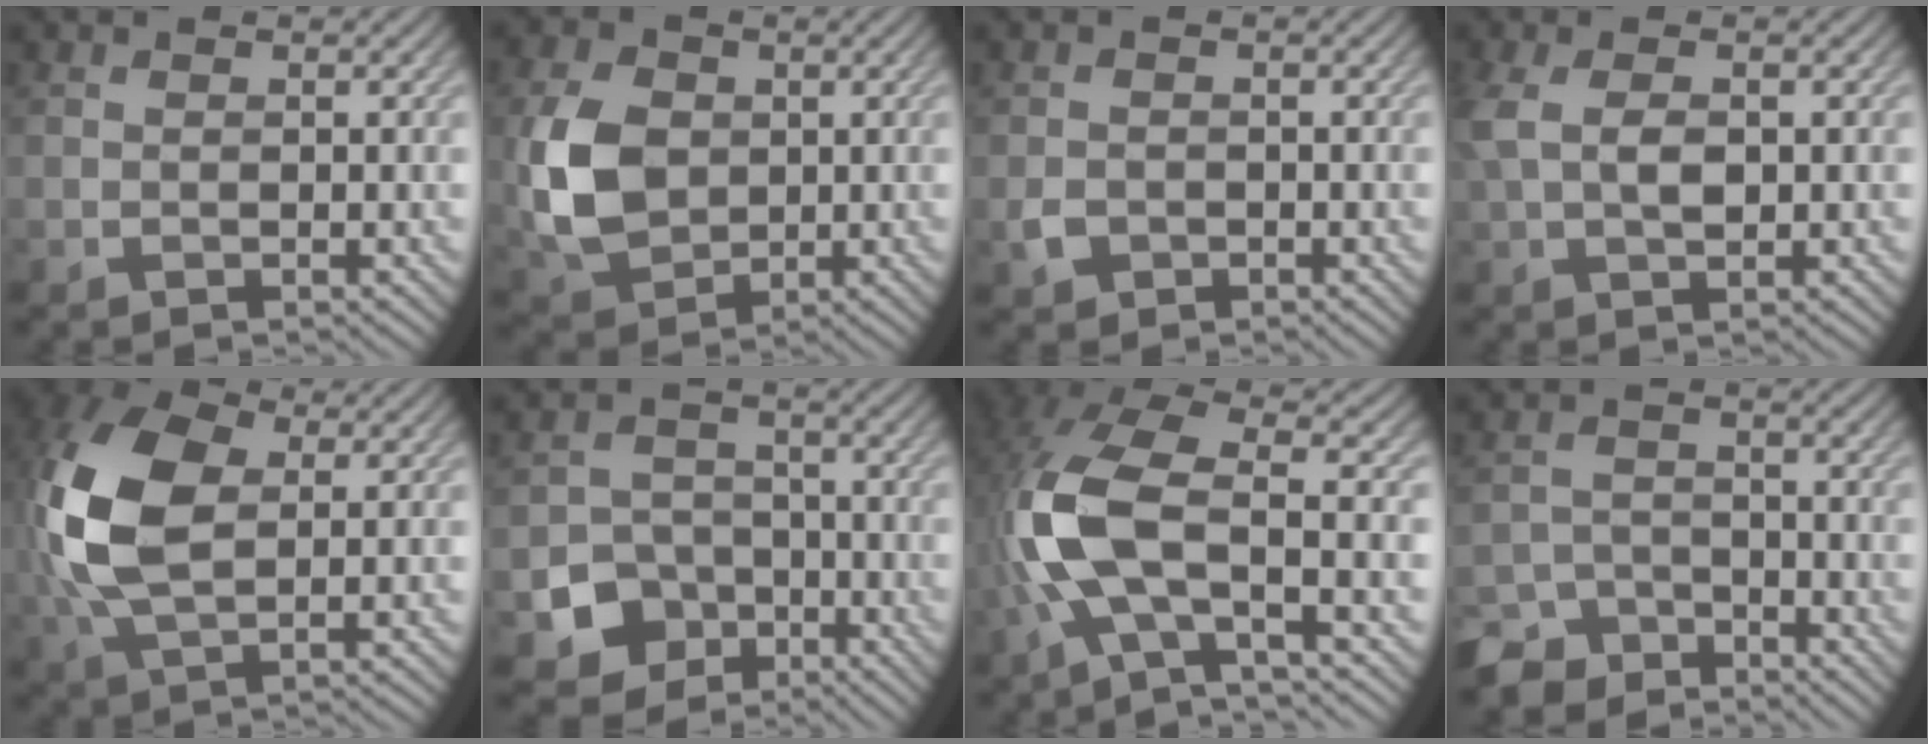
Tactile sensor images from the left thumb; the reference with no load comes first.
{"total": 9.2, "force": [0.1, 7.0, 6.0], "torque": [-0.154, -0.004, -0.002]}
{"total": 1.9, "force": [-0.9, 1.5, 0.7], "torque": [-0.016, -0.006, -0.020]}
{"total": 4.0, "force": [0.6, 2.0, 3.5], "torque": [-0.088, 0.003, 0.011]}
{"total": 12.4, "force": [1.6, 7.4, 9.8], "torque": [-0.249, 0.005, 0.030]}
{"total": 7.3, "force": [-3.7, 5.8, 2.3], "torque": [-0.045, -0.017, -0.077]}
{"total": 12.2, "force": [-2.5, 4.7, 11.0], "torque": [-0.255, -0.005, -0.059]}
{"total": 5.9, "force": [-5.2, 2.7, 1.1], "torque": [-0.026, -0.005, -0.105]}